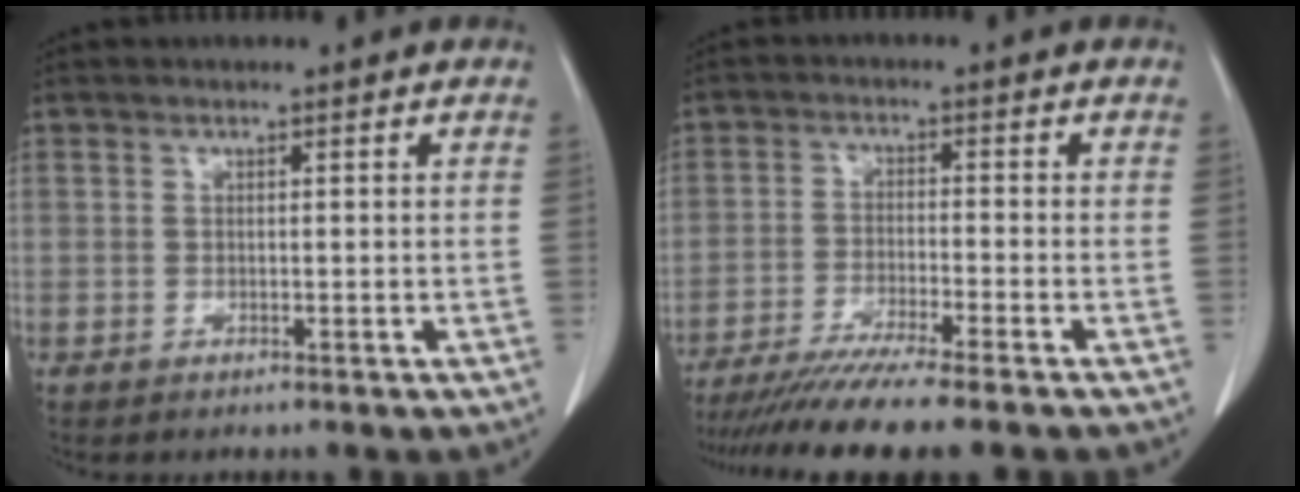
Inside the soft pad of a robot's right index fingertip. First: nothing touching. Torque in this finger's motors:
{"motor_torque": [0.71, -0.70, 0.76, 0.21]}